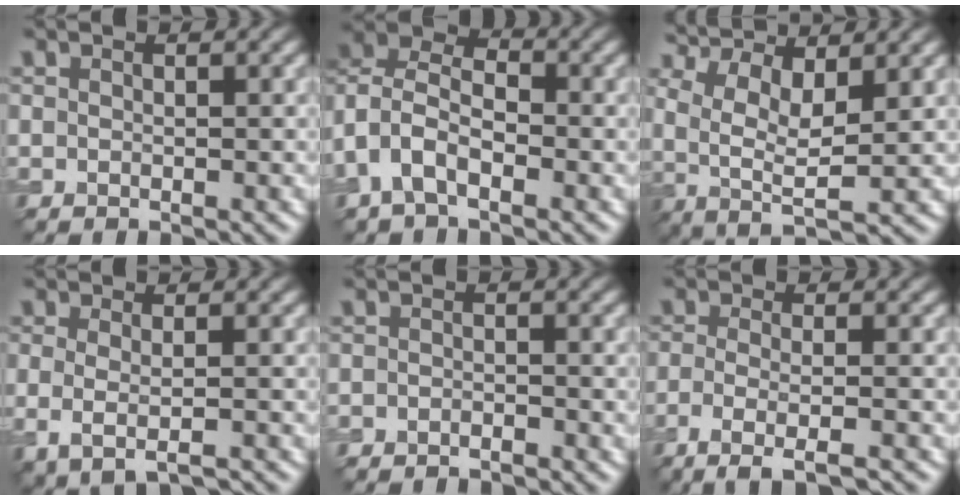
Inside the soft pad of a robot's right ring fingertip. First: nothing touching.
{"total": 6.4, "force": [-1.9, 4.1, 4.6], "torque": [-0.097, 0.014, -0.052]}
{"total": 6.2, "force": [2.0, 2.1, 5.4], "torque": [-0.113, 0.005, 0.033]}
{"total": 2.7, "force": [-0.5, 0.9, 2.5], "torque": [-0.044, -0.008, -0.006]}
{"total": 1.8, "force": [-1.7, 0.2, 0.3], "torque": [0.000, -0.003, -0.031]}
{"total": 5.0, "force": [-3.1, 1.2, 3.8], "torque": [-0.060, -0.011, -0.057]}